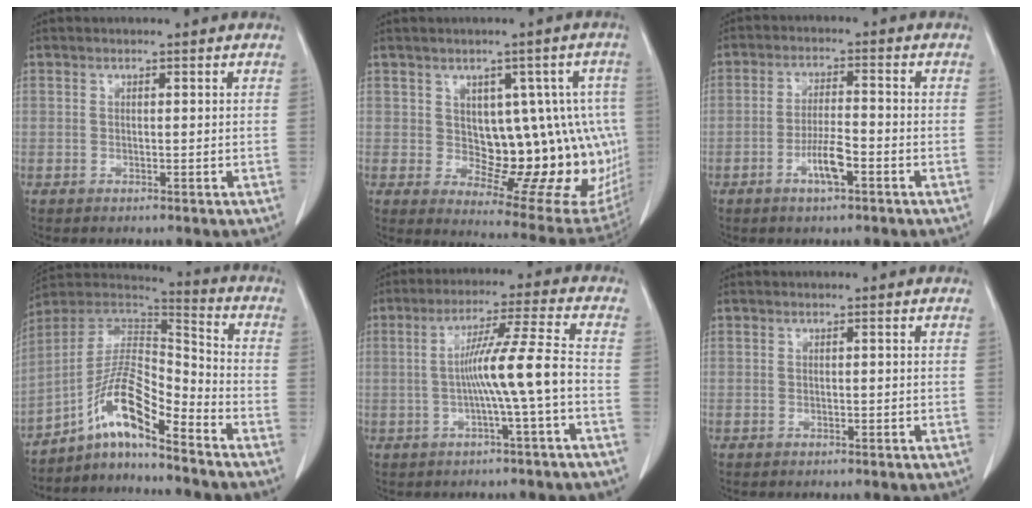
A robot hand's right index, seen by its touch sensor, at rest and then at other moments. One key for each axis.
{"total": 14.7, "fx": 0.6, "fy": 7.3, "fz": 12.8, "tx": -0.134, "ty": 0.013, "tz": 0.025}
{"total": 5.1, "fx": -2.3, "fy": 0.9, "fz": 4.4, "tx": -0.086, "ty": -0.001, "tz": -0.044}
{"total": 11.8, "fx": -7.8, "fy": 1.6, "fz": 8.7, "tx": -0.160, "ty": 0.024, "tz": -0.141}
{"total": 8.7, "fx": -1.6, "fy": -1.3, "fz": 8.5, "tx": -0.151, "ty": 0.015, "tz": -0.025}
{"total": 0.0}